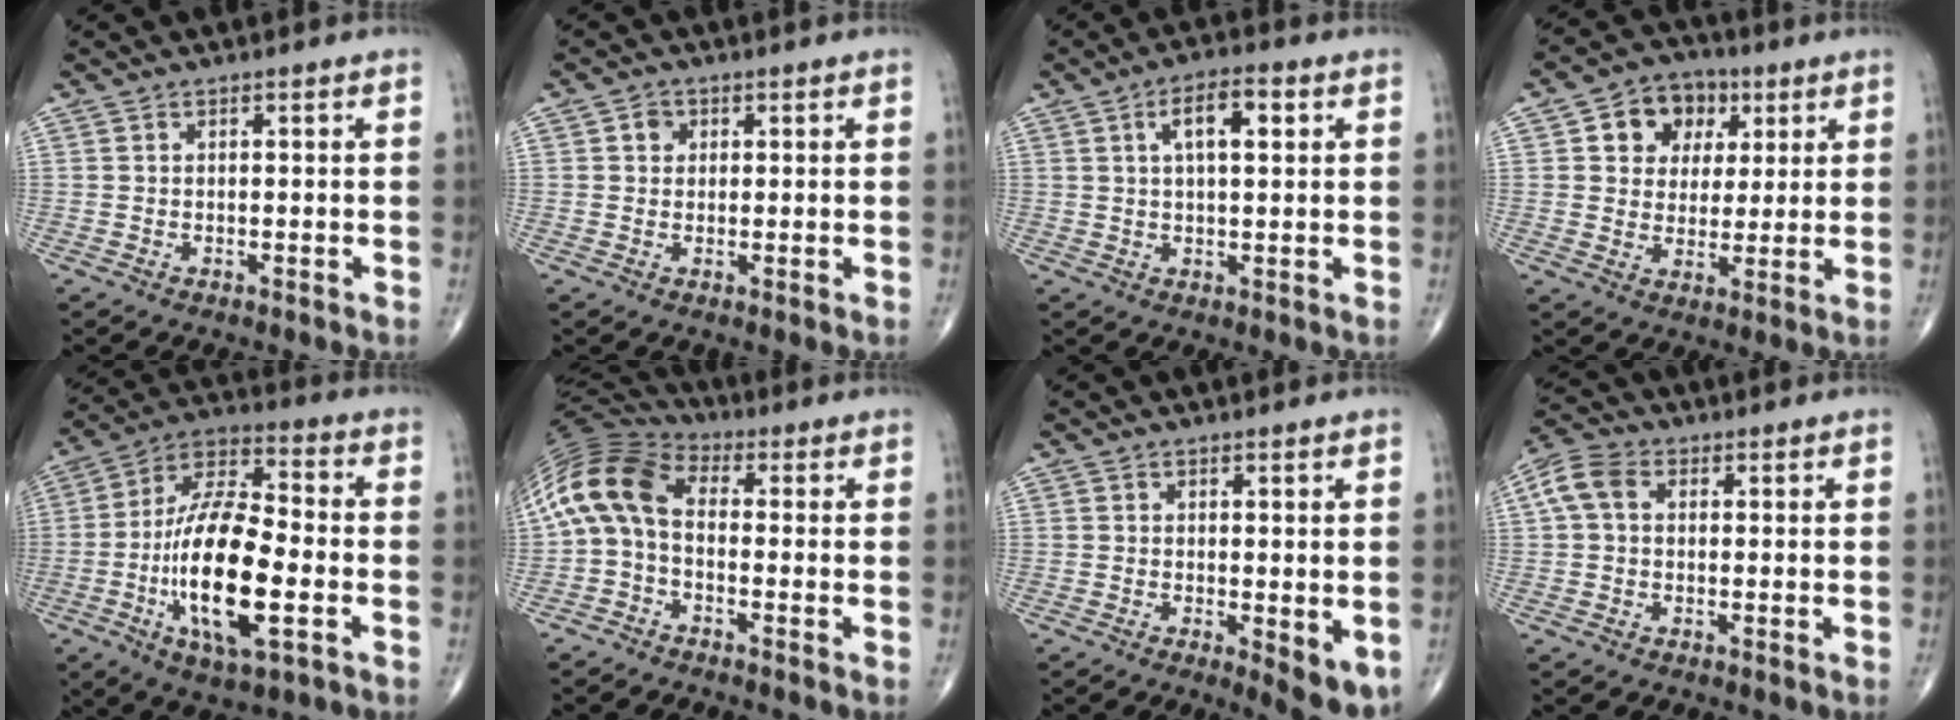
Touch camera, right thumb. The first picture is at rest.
{"total": 2.2, "force": [0.6, 1.9, 0.8], "torque": [-0.003, 0.000, 0.007]}
{"total": 6.9, "force": [2.2, 2.7, 5.9], "torque": [-0.091, 0.006, 0.034]}
{"total": 10.2, "force": [3.7, 8.2, 4.9], "torque": [-0.034, -0.004, 0.057]}
{"total": 19.4, "force": [-4.3, 7.0, 17.6], "torque": [-0.319, 0.012, -0.070]}
{"total": 11.3, "force": [-0.5, 6.7, 9.1], "torque": [-0.184, 0.037, -0.029]}
{"total": 6.2, "force": [-1.1, 2.2, 5.6], "torque": [-0.071, -0.017, -0.012]}
{"total": 5.9, "force": [1.0, 4.2, 4.0], "torque": [-0.087, 0.022, 0.013]}